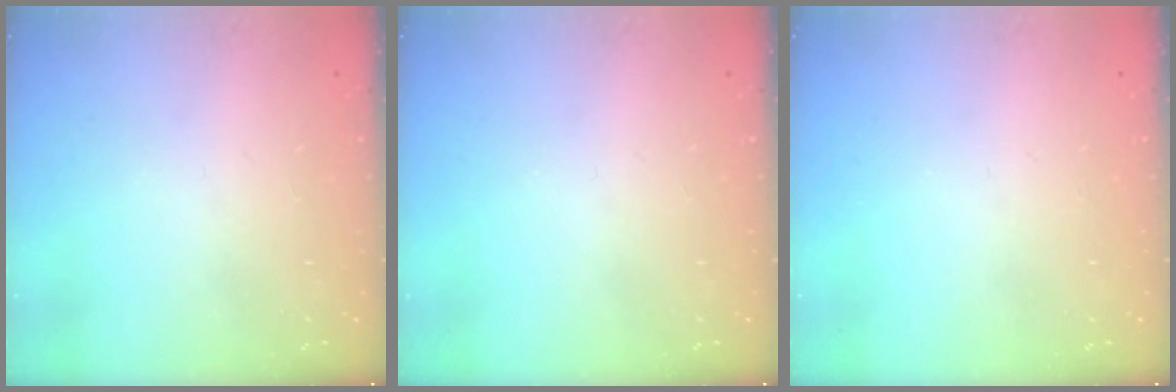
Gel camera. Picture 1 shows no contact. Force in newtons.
{"total": 0.0}
{"total": 0.0}